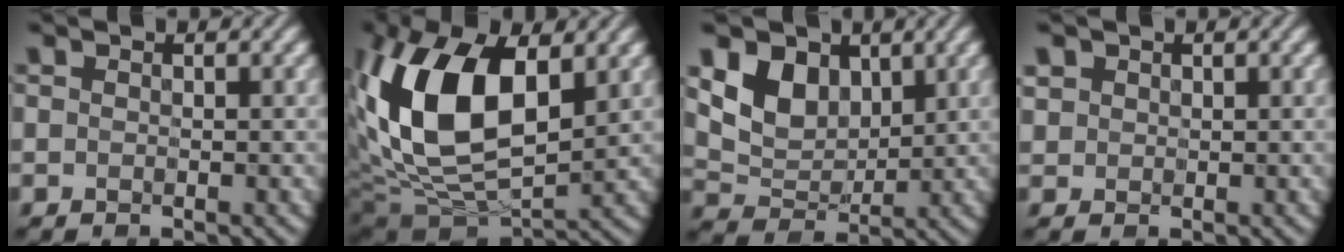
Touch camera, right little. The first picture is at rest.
{"total": 13.8, "force": [2.1, 7.4, 11.4], "torque": [-0.234, 0.007, 0.033]}
{"total": 4.8, "force": [1.9, 3.5, 2.7], "torque": [-0.062, -0.007, 0.030]}
{"total": 1.0, "force": [0.4, 0.9, -0.1], "torque": [-0.010, 0.000, 0.018]}